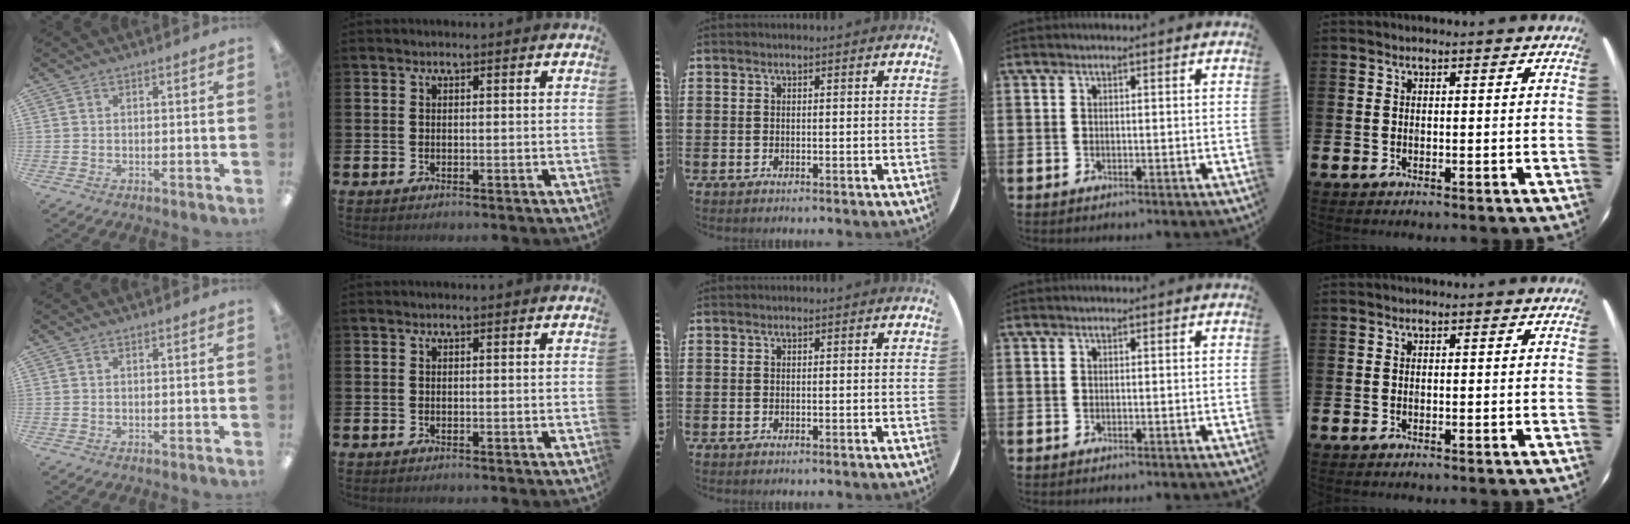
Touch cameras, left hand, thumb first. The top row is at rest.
{}